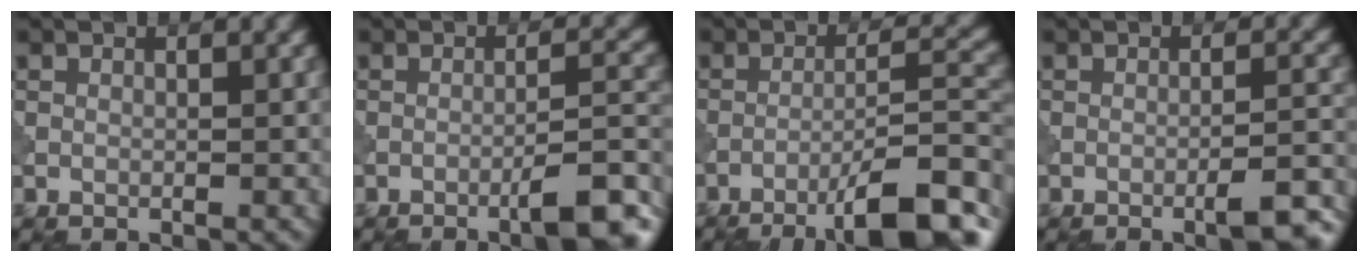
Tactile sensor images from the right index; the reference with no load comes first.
{"total": 6.0, "force": [-3.7, 1.0, 4.7], "torque": [-0.057, 0.013, -0.057]}
{"total": 10.7, "force": [-7.1, 2.2, 7.7], "torque": [-0.110, 0.017, -0.110]}
{"total": 4.6, "force": [-2.8, 0.9, 3.5], "torque": [-0.045, 0.007, -0.044]}